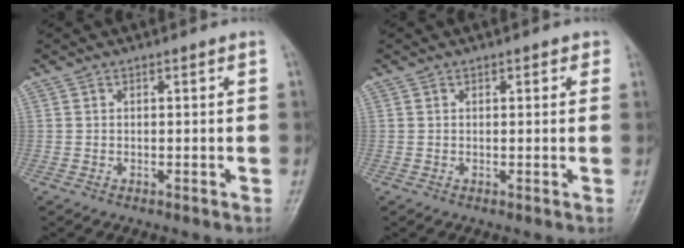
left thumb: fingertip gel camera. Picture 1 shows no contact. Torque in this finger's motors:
{"motor_torque": [-0.15, 0.23, -0.24, -0.24, 0.00]}